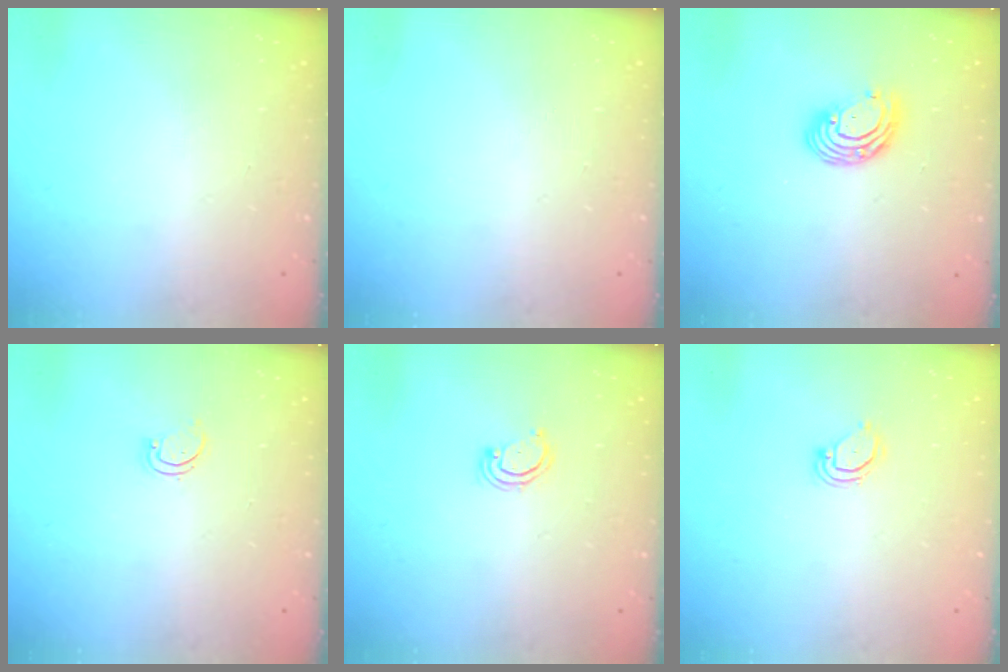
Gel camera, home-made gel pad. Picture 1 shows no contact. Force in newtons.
{"total": 0.0}
{"total": 8.2, "press": 8.1, "slide": 1.3}
{"total": 1.7, "press": 1.7, "slide": 0.3}
{"total": 3.3, "press": 3.2, "slide": 0.4}
{"total": 3.4, "press": 3.4, "slide": 0.2}